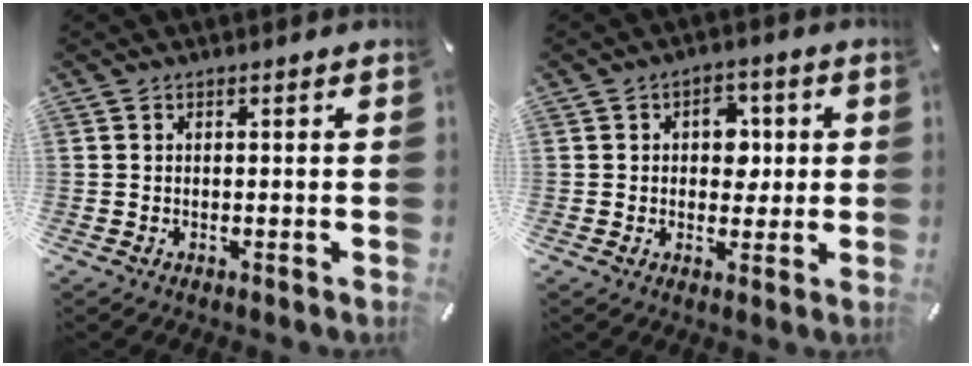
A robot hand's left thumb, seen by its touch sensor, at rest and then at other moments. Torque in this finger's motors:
{"motor_torque": [0.62, 1.38, 0.44, -0.45, 0.16]}